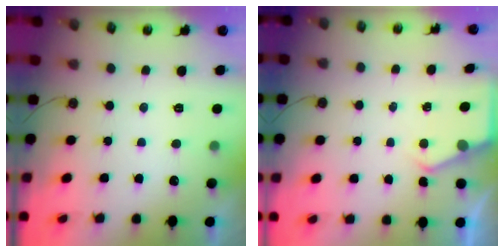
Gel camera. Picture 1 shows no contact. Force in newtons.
{"total": 2.7, "press": 2.7, "slide": 0.5}